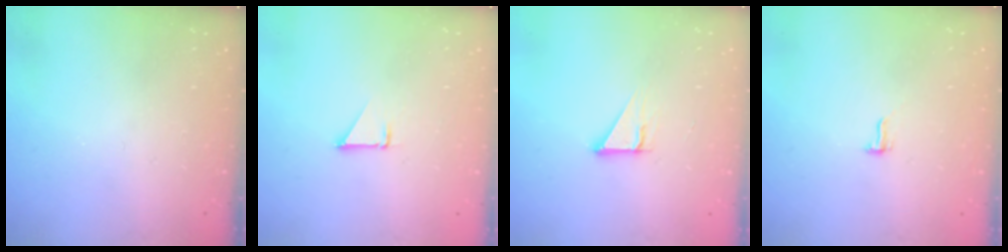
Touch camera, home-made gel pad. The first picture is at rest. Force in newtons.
{"total": 1.3, "press": 1.3, "slide": 0.1}
{"total": 3.6, "press": 3.6, "slide": 0.1}
{"total": 5.1, "press": 4.7, "slide": 2.0}